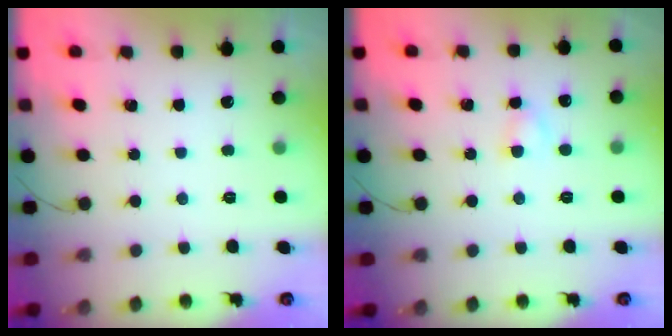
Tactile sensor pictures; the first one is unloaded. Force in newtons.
{"total": 3.2, "press": 2.9, "slide": 1.3}